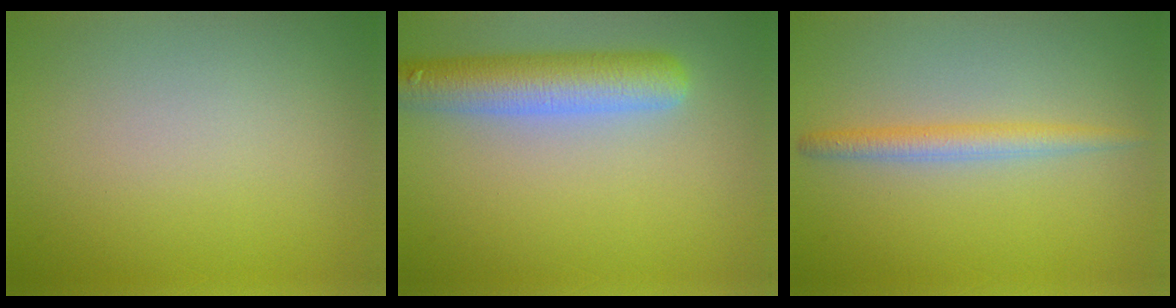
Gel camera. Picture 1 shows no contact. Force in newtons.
{"total": 6.3, "press": 6.3, "slide": 0.3}
{"total": 2.3, "press": 2.3, "slide": 0.0}